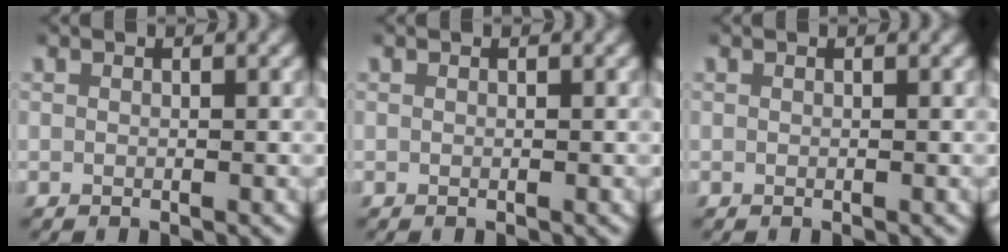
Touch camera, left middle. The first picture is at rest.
{"total": 0.0}
{"total": 0.0}